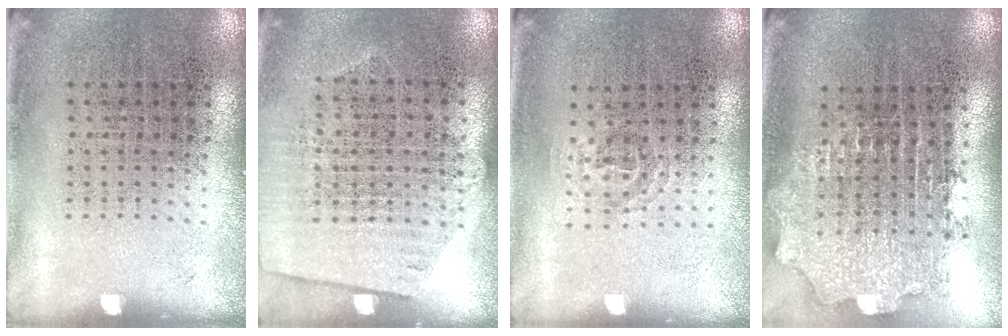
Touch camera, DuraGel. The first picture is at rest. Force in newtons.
{"total": 1.3, "press": 1.1, "slide": 0.6}
{"total": 0.9, "press": 0.6, "slide": 0.7}
{"total": 2.1, "press": 1.6, "slide": 1.4}